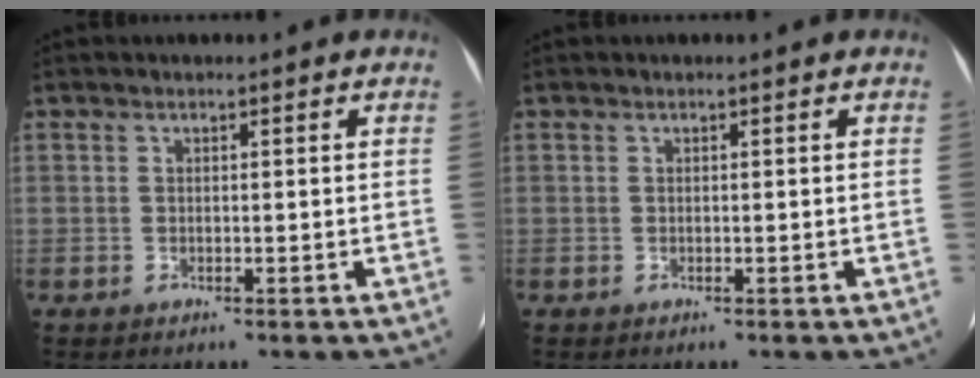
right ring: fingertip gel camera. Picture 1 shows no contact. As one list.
[{"total": 0.0}]